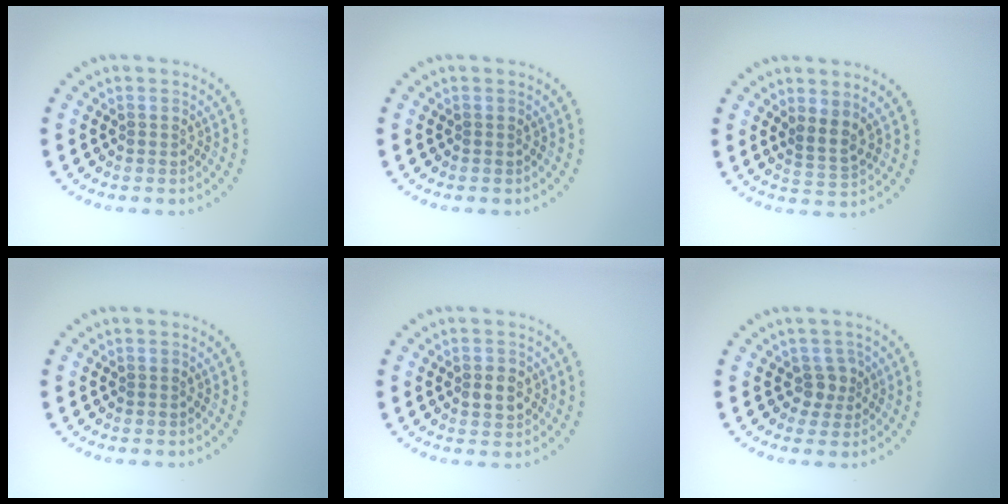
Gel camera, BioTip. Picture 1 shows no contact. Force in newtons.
{"total": 0.0}
{"total": 2.0, "press": 1.3, "slide": 1.6}
{"total": 0.0}
{"total": 1.9, "press": 1.9, "slide": 0.4}
{"total": 1.8, "press": 1.3, "slide": 1.1}